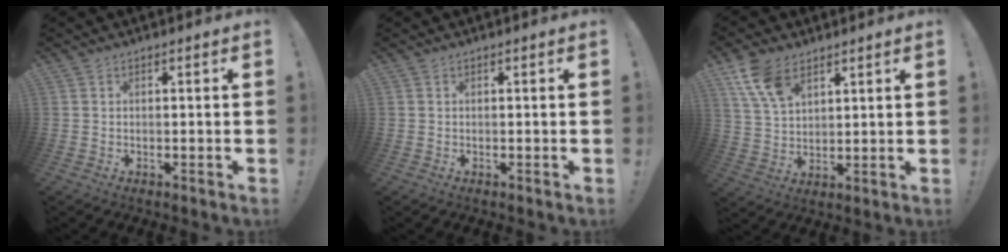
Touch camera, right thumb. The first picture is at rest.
{"total": 0.0}
{"total": 10.5, "force": [6.3, 6.0, 5.9], "torque": [-0.104, -0.024, 0.124]}